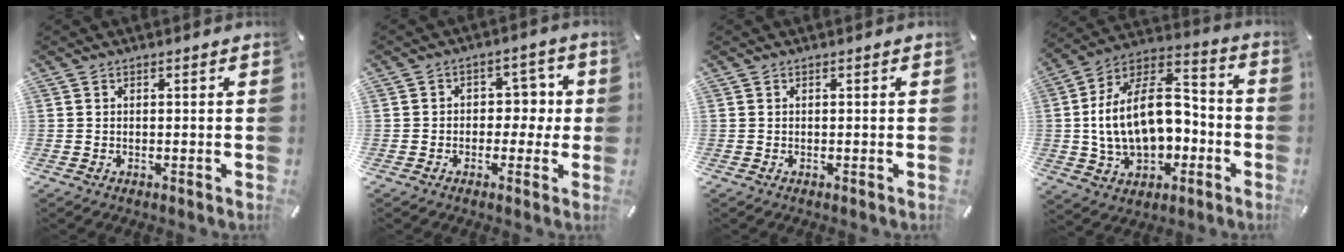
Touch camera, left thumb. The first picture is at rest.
{"total": 6.2, "force": [-0.8, 5.1, 3.5], "torque": [-0.041, 0.011, -0.022]}
{"total": 0.0}
{"total": 20.5, "force": [-1.3, 13.7, 15.1], "torque": [-0.271, 0.004, -0.016]}